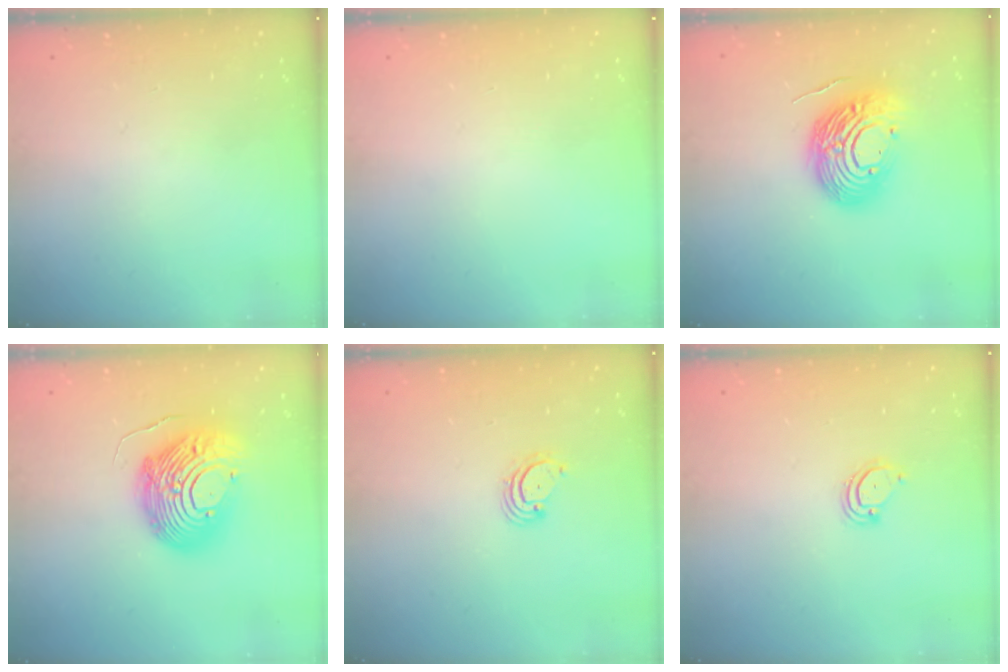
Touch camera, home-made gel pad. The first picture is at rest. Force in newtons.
{"total": 0.0}
{"total": 15.3, "press": 15.1, "slide": 2.2}
{"total": 21.5, "press": 21.4, "slide": 2.2}
{"total": 3.1, "press": 3.1, "slide": 0.3}
{"total": 4.0, "press": 4.0, "slide": 0.3}